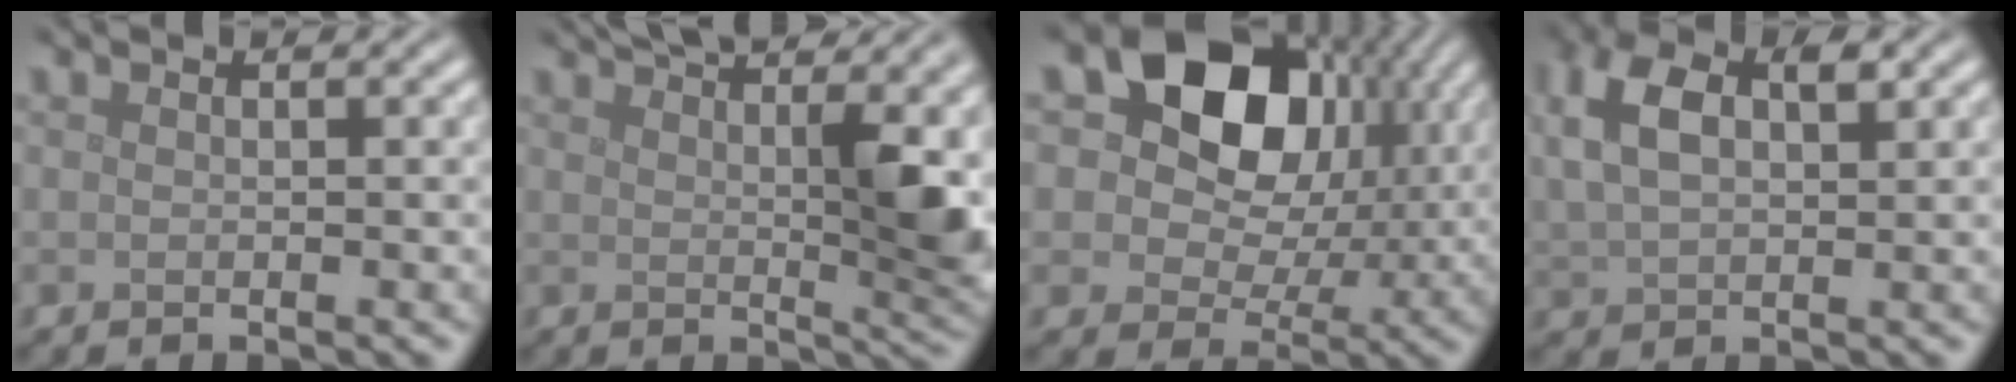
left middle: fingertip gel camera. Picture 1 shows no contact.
{"total": 9.4, "force": [4.4, 2.8, 7.8], "torque": [-0.087, 0.015, 0.068]}
{"total": 13.6, "force": [5.2, 9.2, 8.5], "torque": [-0.123, 0.039, 0.065]}
{"total": 6.0, "force": [2.3, 3.6, 4.2], "torque": [-0.098, 0.007, 0.036]}